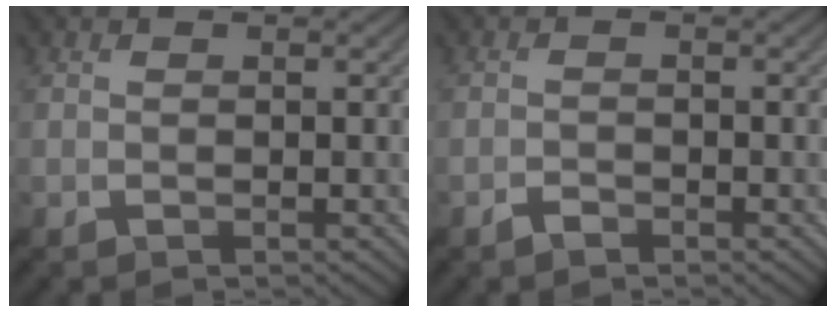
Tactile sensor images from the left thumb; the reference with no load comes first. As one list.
[{"total": 1.1, "force": [-1.1, 0.2, 0.2], "torque": [0.001, 0.000, -0.023]}]